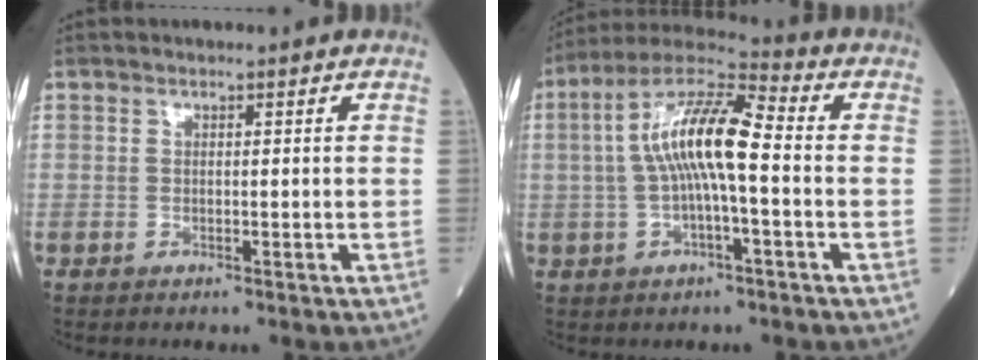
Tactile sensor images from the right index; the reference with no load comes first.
{"total": 11.8, "force": [-0.1, 2.3, 11.5], "torque": [-0.226, 0.030, -0.007]}